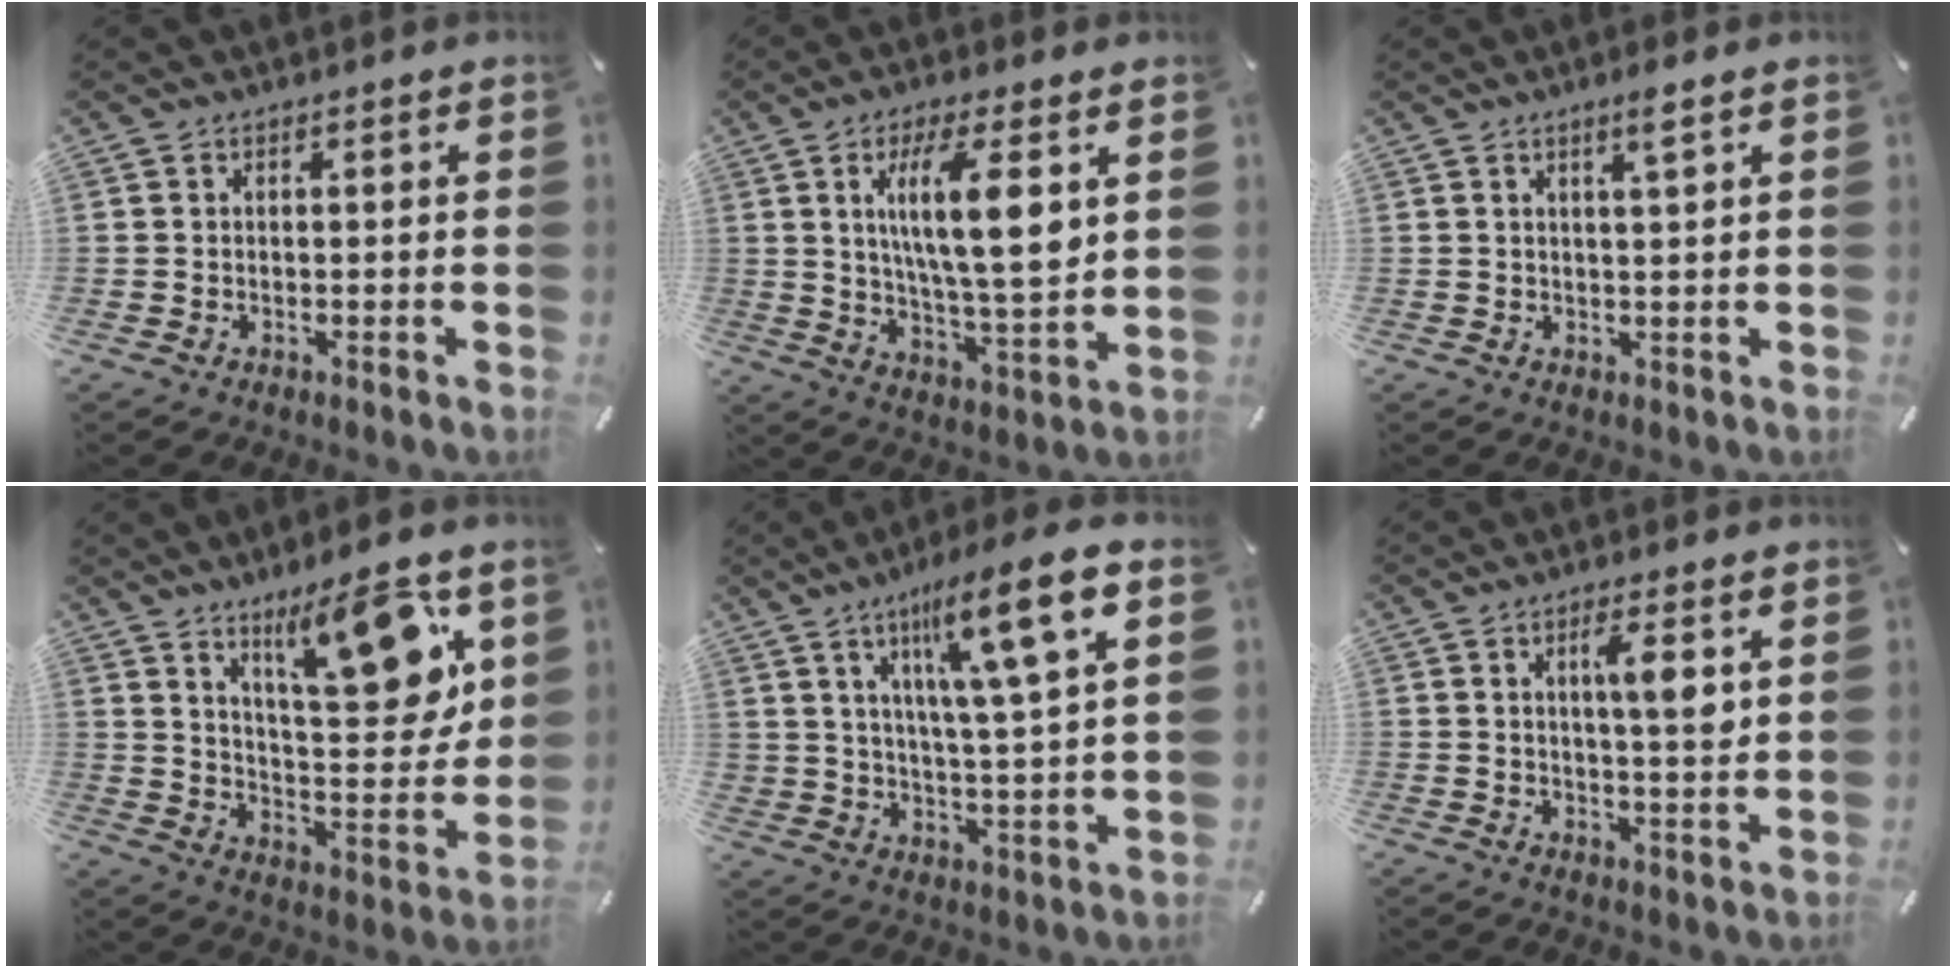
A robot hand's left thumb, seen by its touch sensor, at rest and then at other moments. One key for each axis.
{"total": 15.0, "fx": 4.9, "fy": 3.7, "fz": 13.7, "tx": -0.236, "ty": -0.007, "tz": 0.073}
{"total": 3.2, "fx": 1.9, "fy": 0.0, "fz": 2.6, "tx": -0.054, "ty": 0.000, "tz": 0.031}
{"total": 17.4, "fx": 10.3, "fy": 6.0, "fz": 12.7, "tx": -0.167, "ty": -0.061, "tz": 0.160}
{"total": 15.7, "fx": 8.5, "fy": 3.3, "fz": 12.8, "tx": -0.210, "ty": -0.030, "tz": 0.131}
{"total": 6.7, "fx": 2.4, "fy": 1.2, "fz": 6.1, "tx": -0.100, "ty": -0.007, "tz": 0.032}